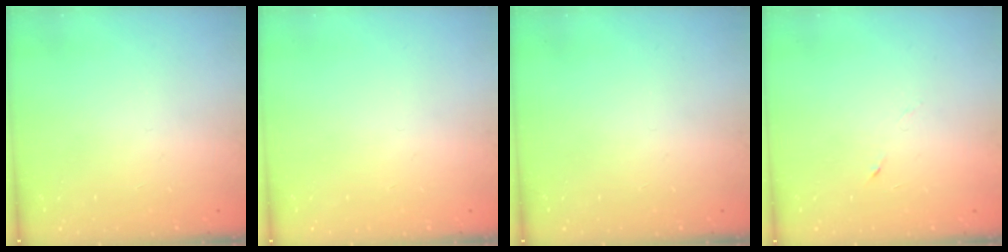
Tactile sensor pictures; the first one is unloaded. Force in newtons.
{"total": 0.0}
{"total": 0.0}
{"total": 3.4, "press": 3.2, "slide": 0.9}